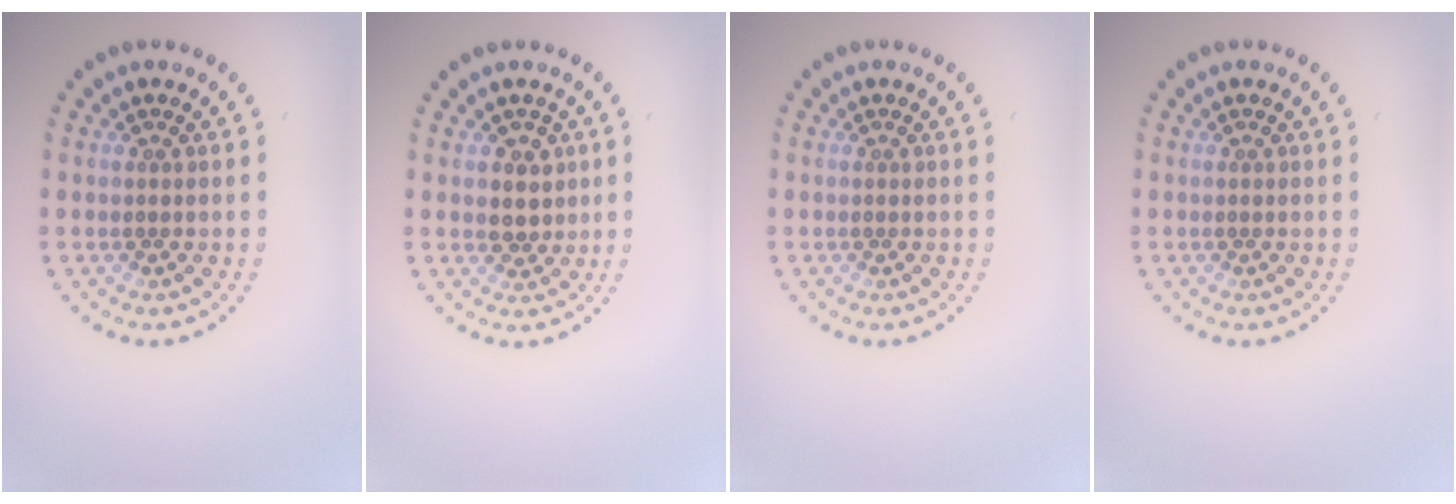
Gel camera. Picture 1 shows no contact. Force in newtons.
{"total": 2.4, "press": 2.2, "slide": 1.0}
{"total": 0.0}
{"total": 0.0}